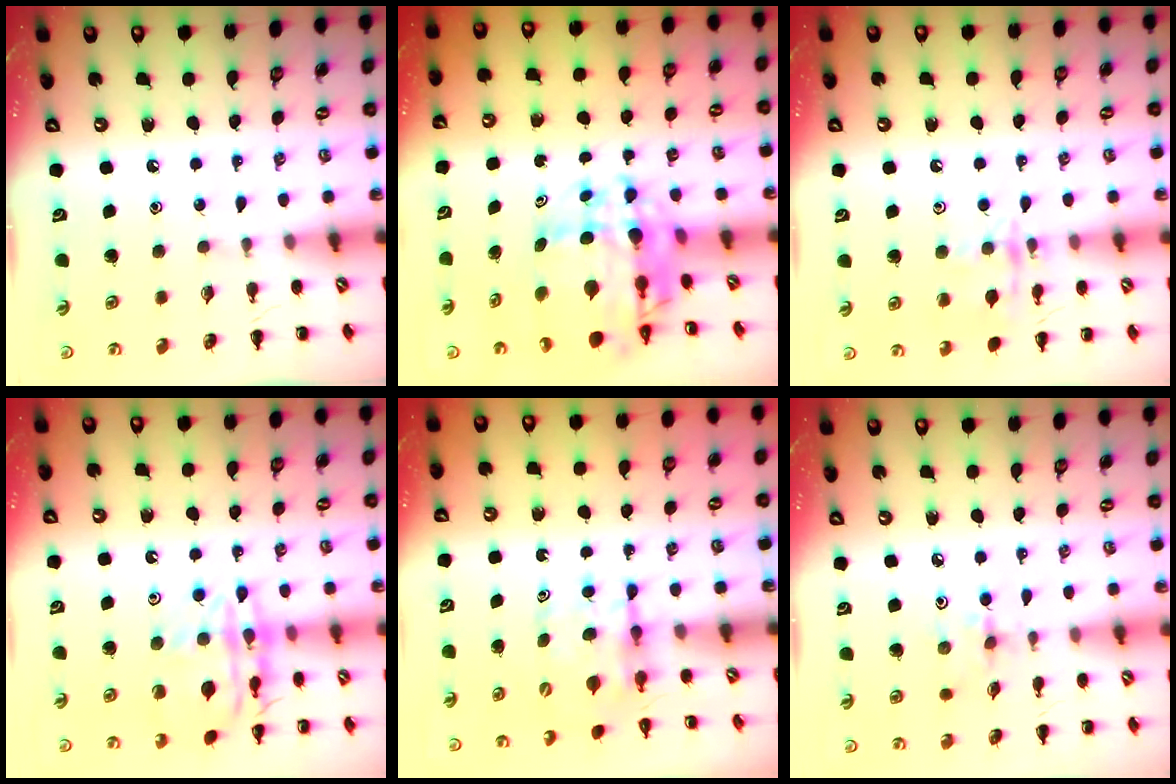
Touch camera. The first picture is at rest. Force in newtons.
{"total": 10.8, "press": 10.2, "slide": 3.7}
{"total": 11.9, "press": 11.9, "slide": 1.0}
{"total": 15.6, "press": 15.5, "slide": 1.3}
{"total": 4.5, "press": 4.3, "slide": 1.5}
{"total": 2.2, "press": 2.1, "slide": 0.6}